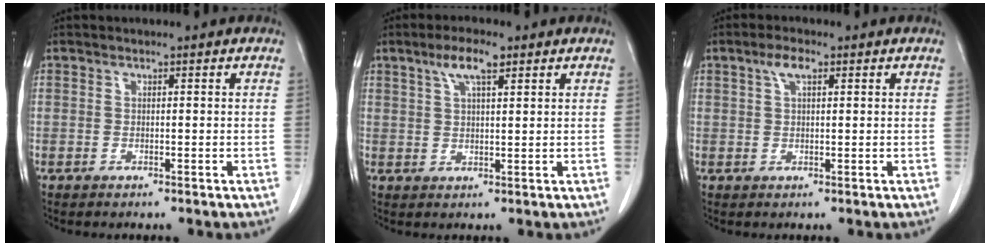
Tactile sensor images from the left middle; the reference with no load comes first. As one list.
[{"total": 4.9, "force": [2.9, 1.0, 3.8], "torque": [-0.079, 0.008, 0.053]}, {"total": 2.8, "force": [1.4, 1.0, 2.2], "torque": [-0.048, 0.009, 0.028]}]